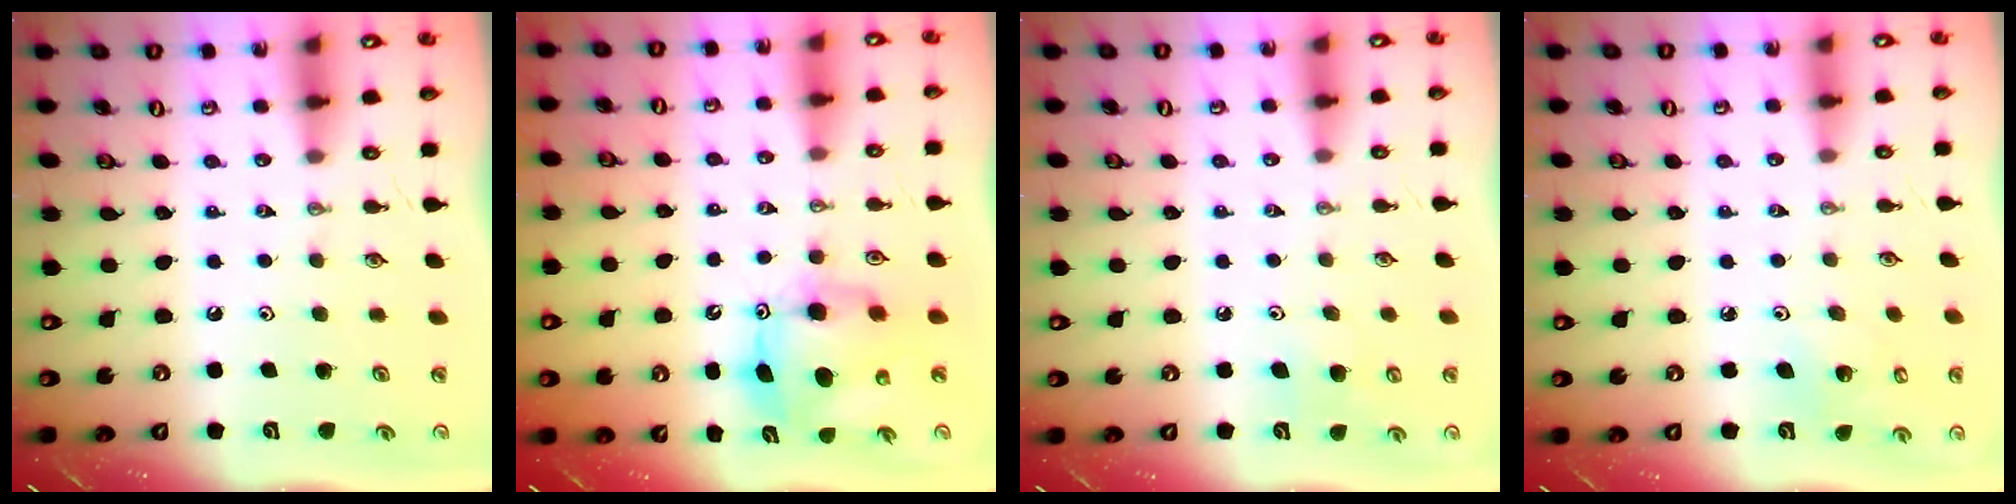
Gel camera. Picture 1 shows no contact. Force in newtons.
{"total": 9.7, "press": 9.7, "slide": 0.8}
{"total": 7.3, "press": 7.2, "slide": 1.4}
{"total": 5.2, "press": 5.2, "slide": 0.2}